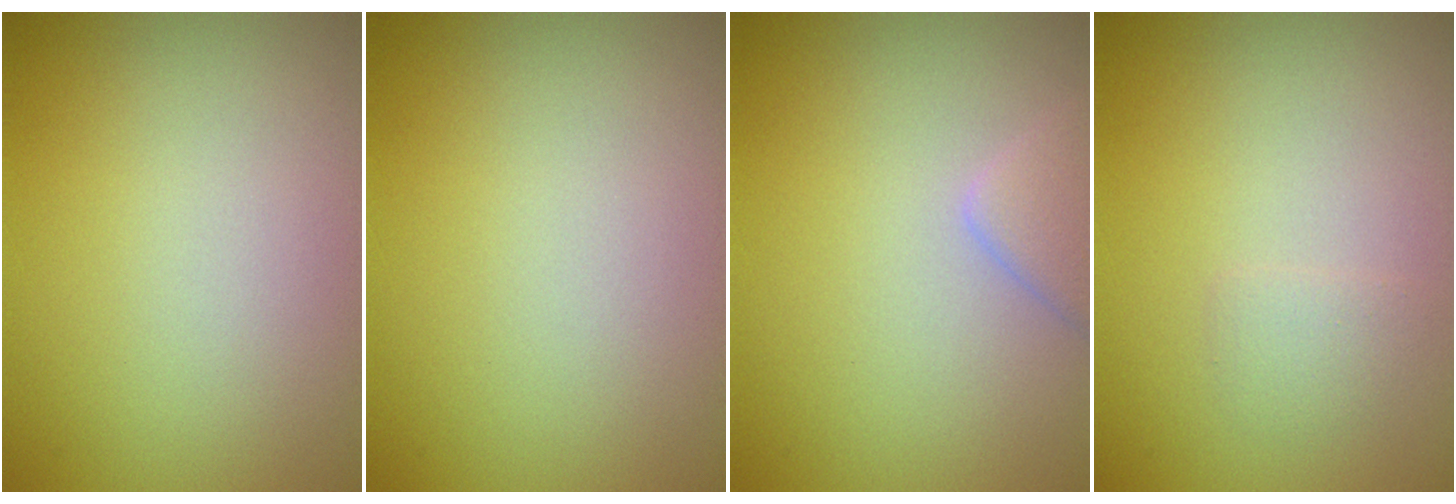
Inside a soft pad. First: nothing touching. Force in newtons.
{"total": 0.0}
{"total": 2.0, "press": 2.0, "slide": 0.1}
{"total": 1.0, "press": 1.0, "slide": 0.1}